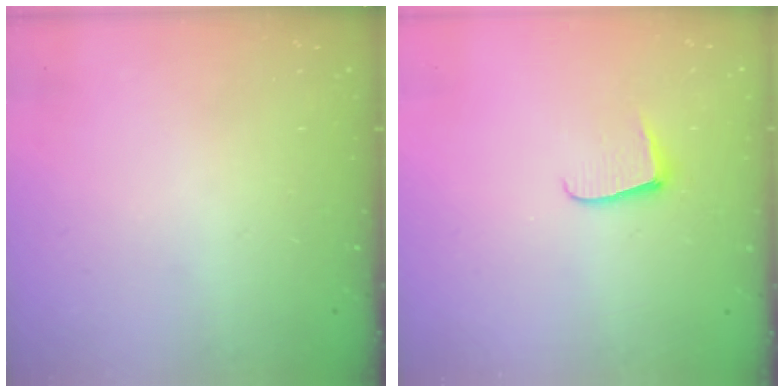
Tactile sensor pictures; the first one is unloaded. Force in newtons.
{"total": 5.7, "press": 5.7, "slide": 0.6}